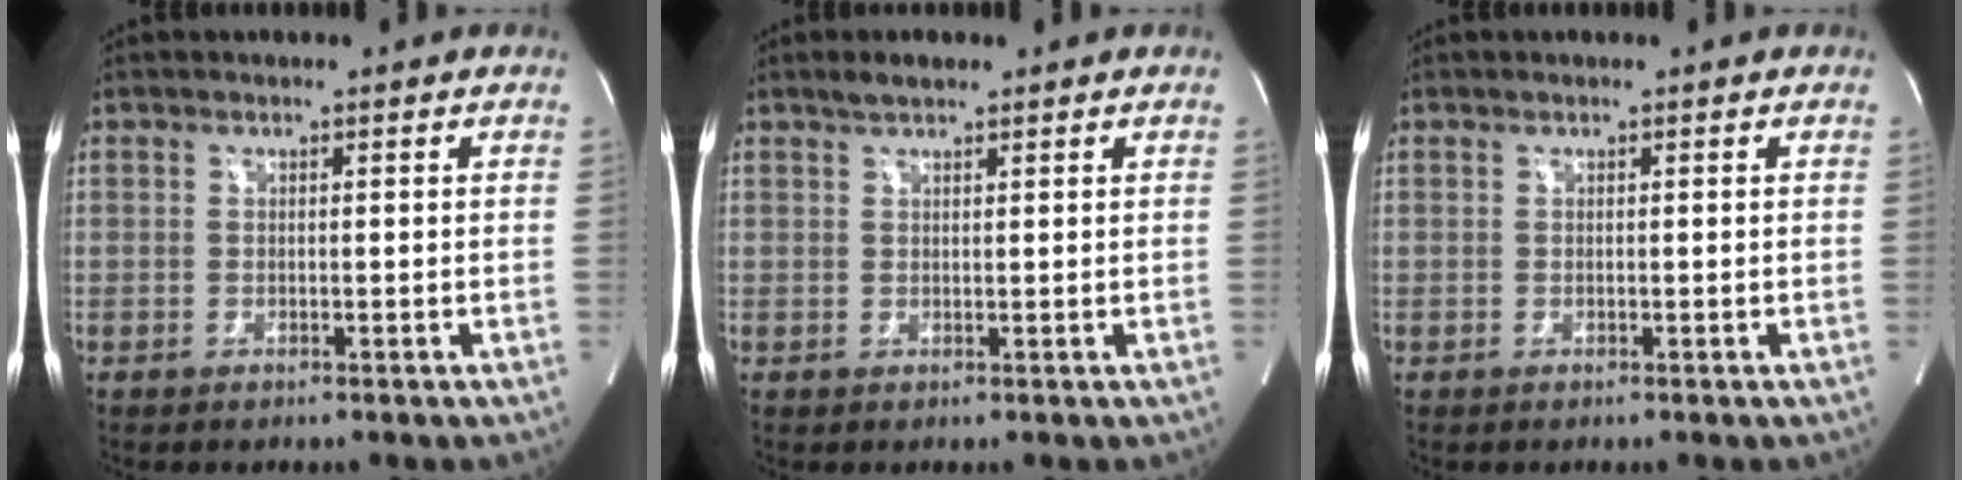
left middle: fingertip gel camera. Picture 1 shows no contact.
{"total": 2.2, "force": [1.7, 0.7, 1.2], "torque": [-0.027, 0.010, 0.031]}
{"total": 0.0}